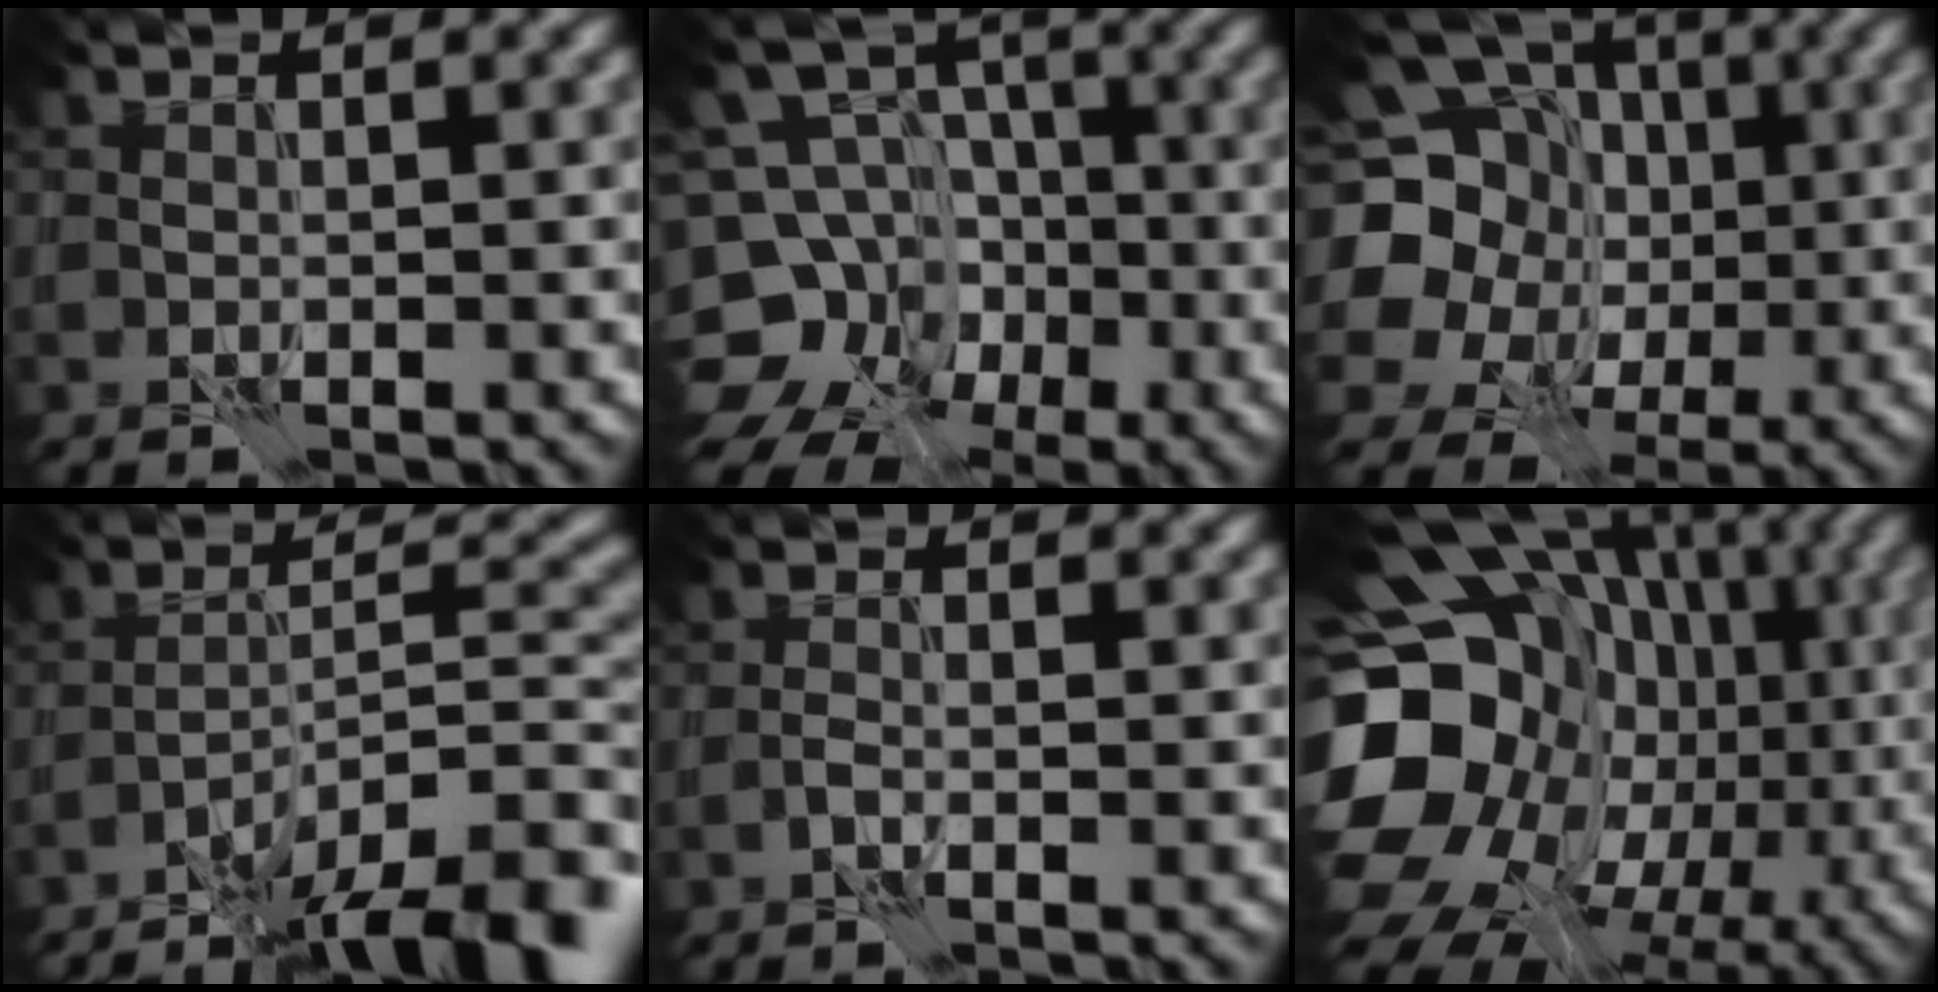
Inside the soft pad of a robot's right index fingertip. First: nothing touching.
{"total": 11.2, "force": [-3.9, 9.3, 5.0], "torque": [-0.085, -0.005, -0.066]}
{"total": 19.5, "force": [1.2, 17.7, 8.1], "torque": [-0.194, 0.012, -0.014]}
{"total": 9.9, "force": [-7.1, 2.2, 6.5], "torque": [-0.083, 0.011, -0.121]}
{"total": 1.0, "force": [-0.8, 0.0, 0.6], "torque": [-0.013, 0.004, -0.020]}
{"total": 19.5, "force": [-0.9, 16.2, 10.8], "torque": [-0.189, -0.011, -0.014]}